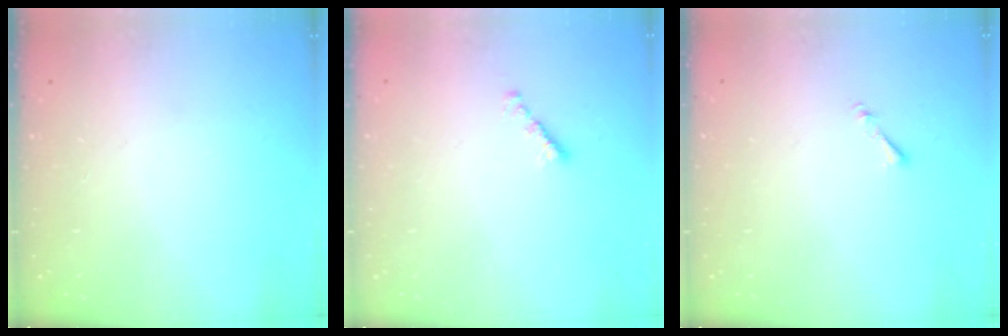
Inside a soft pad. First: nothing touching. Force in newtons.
{"total": 2.2, "press": 2.1, "slide": 0.7}
{"total": 0.8, "press": 0.7, "slide": 0.3}